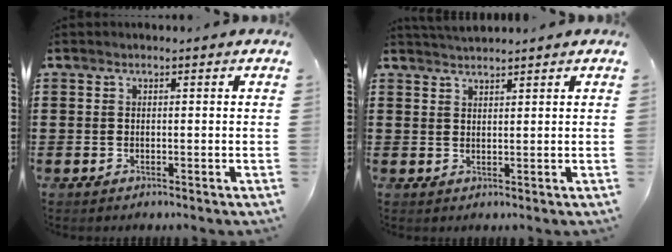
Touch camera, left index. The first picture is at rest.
{"total": 1.9, "force": [1.9, -0.1, 0.2], "torque": [-0.008, 0.001, 0.037]}